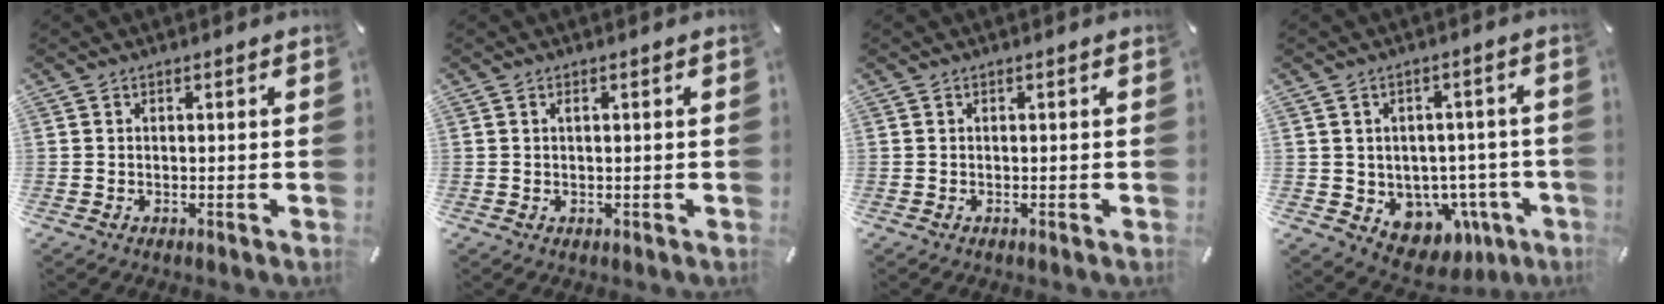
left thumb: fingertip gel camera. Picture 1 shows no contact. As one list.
[{"total": 1.1, "force": [0.4, 0.5, 0.9], "torque": [-0.018, 0.002, 0.006]}, {"total": 0.0}, {"total": 7.2, "force": [-2.0, 6.5, 2.4], "torque": [-0.021, -0.004, -0.023]}]